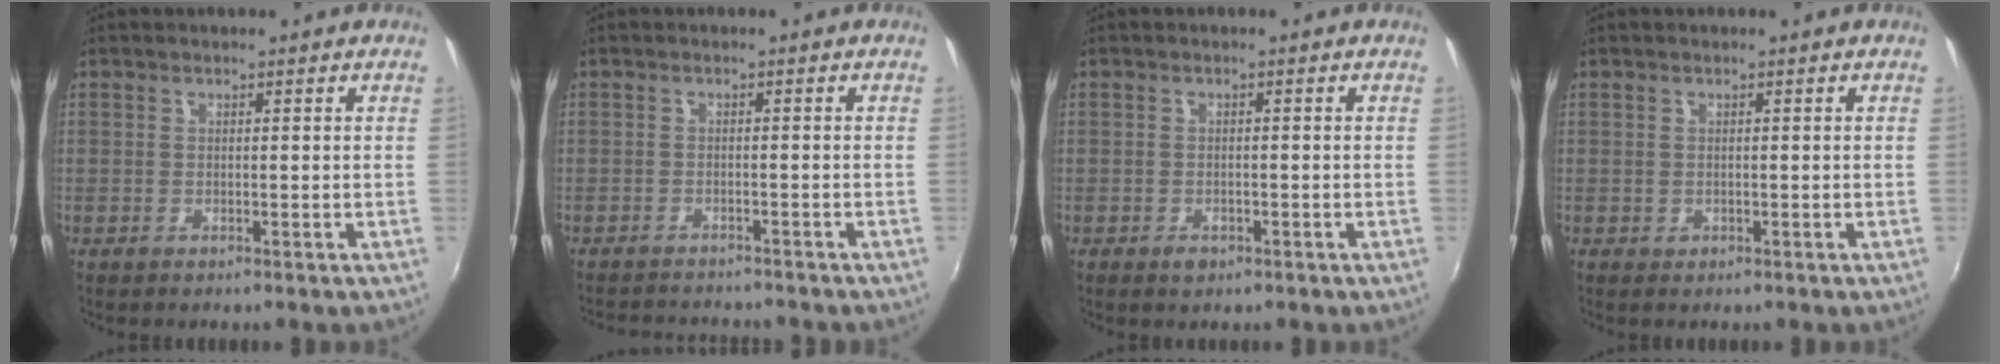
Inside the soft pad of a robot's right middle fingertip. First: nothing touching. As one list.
[{"total": 6.6, "force": [-6.3, 1.1, 1.7], "torque": [-0.048, -0.011, -0.092]}, {"total": 1.7, "force": [-1.1, 1.0, 0.8], "torque": [-0.015, -0.002, -0.018]}, {"total": 0.0}]